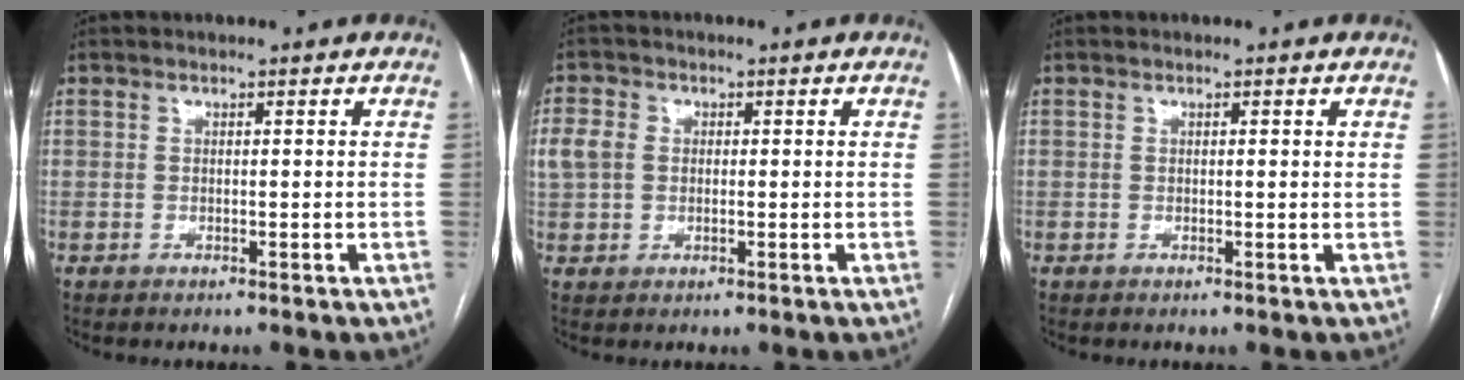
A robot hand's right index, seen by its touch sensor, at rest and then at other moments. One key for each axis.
{"total": 4.3, "fx": 0.5, "fy": 3.6, "fz": 2.4, "tx": -0.067, "ty": 0.013, "tz": 0.009}
{"total": 0.6, "fx": 0.3, "fy": 0.1, "fz": 0.5, "tx": -0.010, "ty": 0.001, "tz": 0.003}